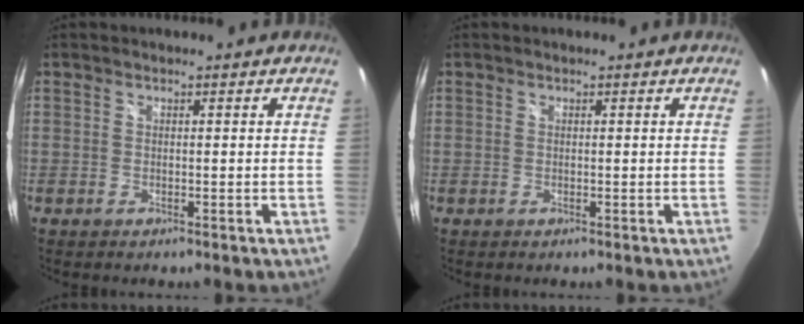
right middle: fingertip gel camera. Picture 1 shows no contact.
{"total": 0.0}